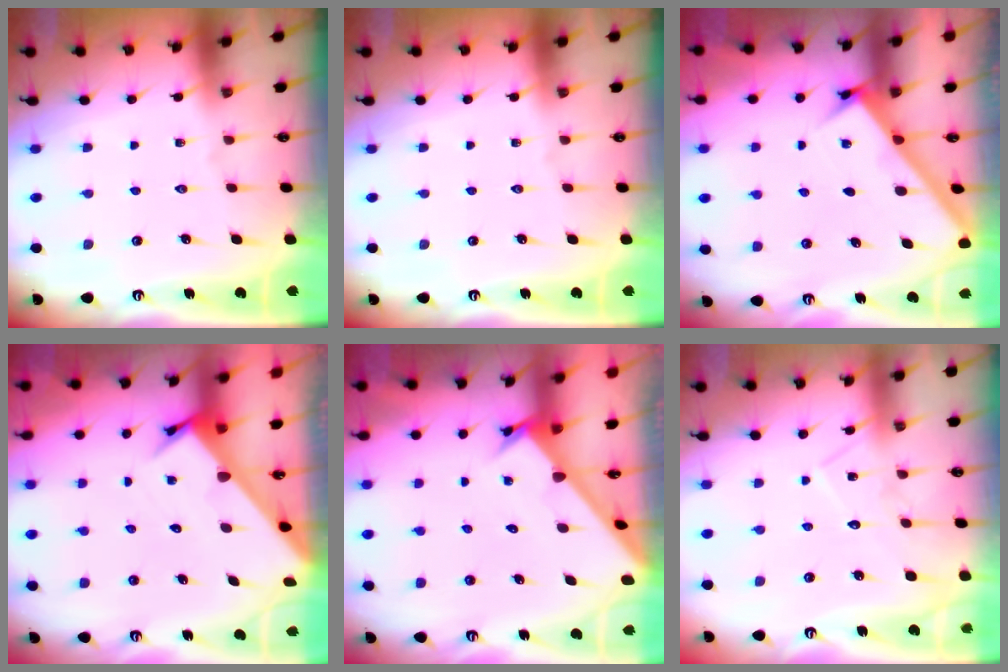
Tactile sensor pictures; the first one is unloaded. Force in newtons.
{"total": 0.0}
{"total": 3.0, "press": 3.0, "slide": 0.2}
{"total": 3.5, "press": 3.5, "slide": 0.2}
{"total": 2.5, "press": 2.5, "slide": 0.2}
{"total": 8.3, "press": 8.3, "slide": 0.4}